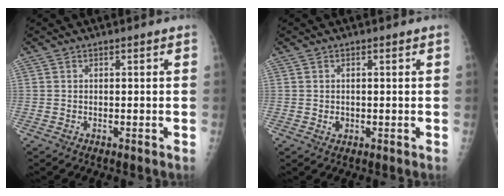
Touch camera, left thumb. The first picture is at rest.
{"total": 1.3, "force": [-0.1, 1.0, 0.7], "torque": [-0.007, 0.001, 0.000]}